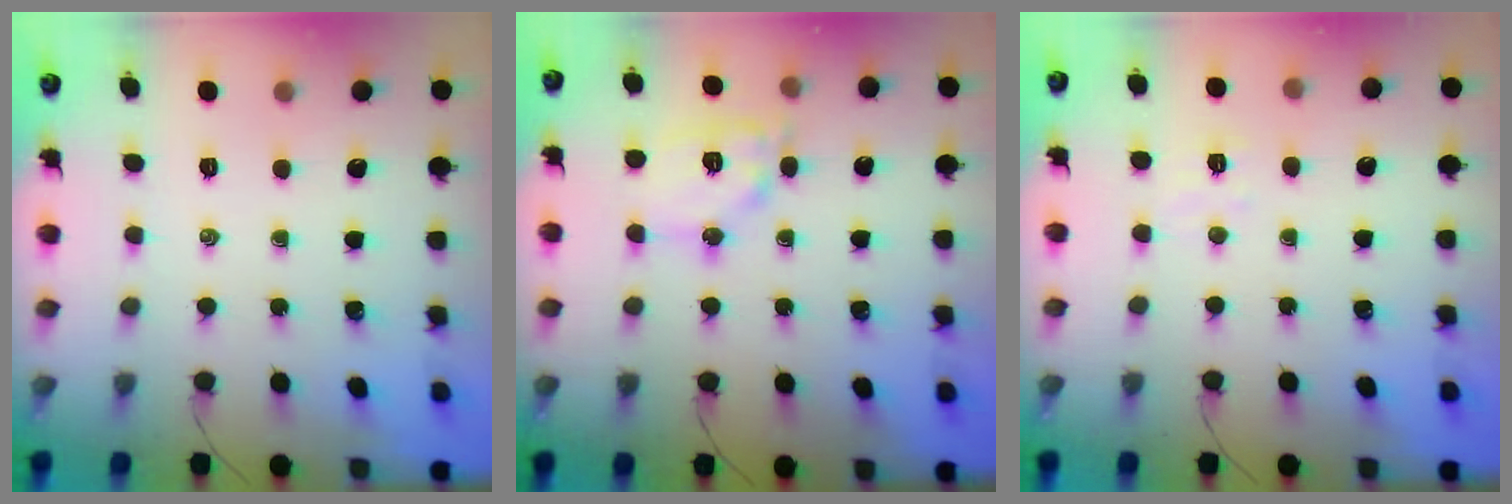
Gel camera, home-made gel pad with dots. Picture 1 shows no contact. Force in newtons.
{"total": 10.8, "press": 10.8, "slide": 0.8}
{"total": 3.4, "press": 3.3, "slide": 1.1}